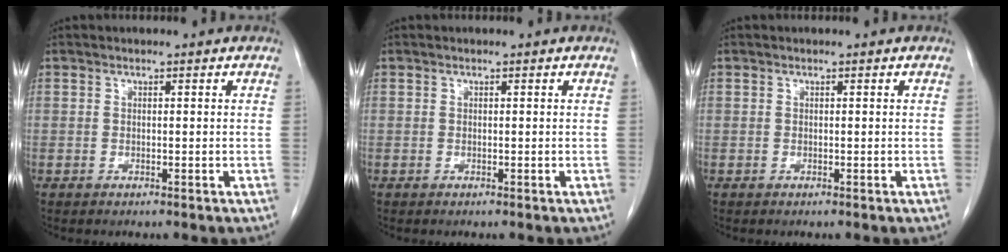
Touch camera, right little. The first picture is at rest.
{"total": 0.0}
{"total": 0.0}